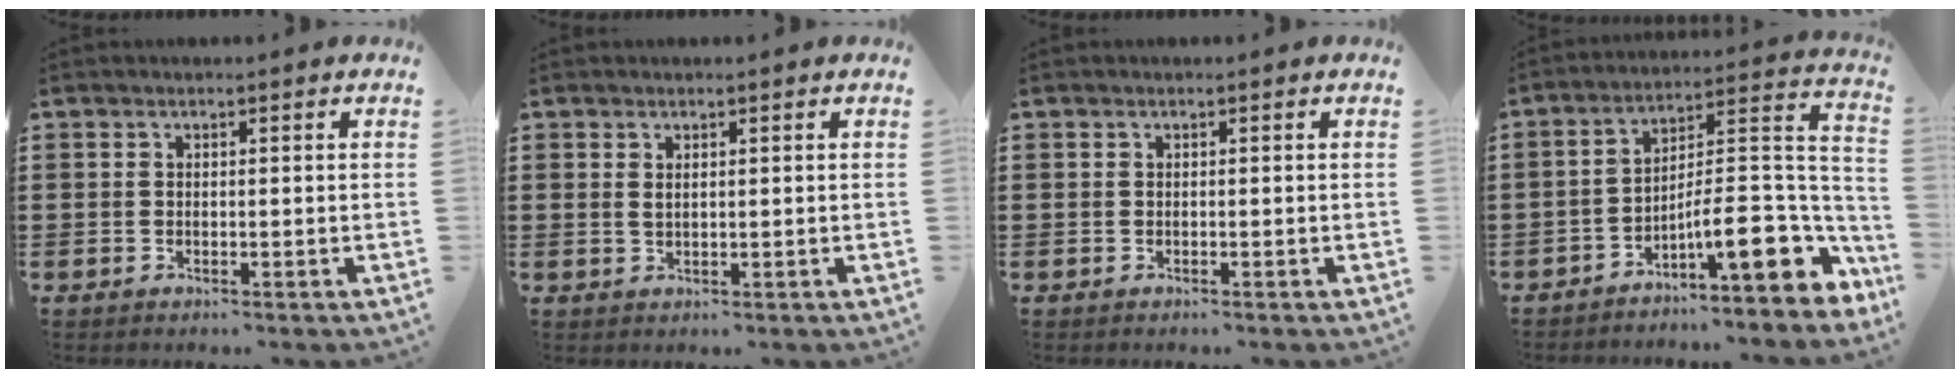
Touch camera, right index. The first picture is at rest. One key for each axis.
{"total": 1.1, "fx": 0.5, "fy": 0.4, "fz": 0.8, "tx": -0.017, "ty": 0.004, "tz": 0.008}
{"total": 0.0}
{"total": 11.2, "fx": -4.9, "fy": 2.6, "fz": 9.8, "tx": -0.137, "ty": -0.026, "tz": -0.093}